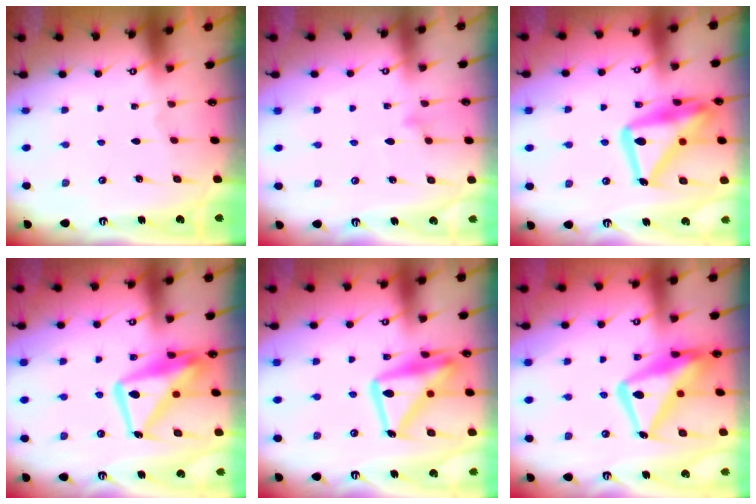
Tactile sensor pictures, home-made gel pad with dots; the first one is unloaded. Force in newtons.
{"total": 8.6, "press": 8.6, "slide": 0.9}
{"total": 22.3, "press": 22.2, "slide": 2.1}
{"total": 15.9, "press": 15.8, "slide": 1.7}
{"total": 19.2, "press": 19.2, "slide": 1.8}
{"total": 18.7, "press": 18.6, "slide": 1.7}